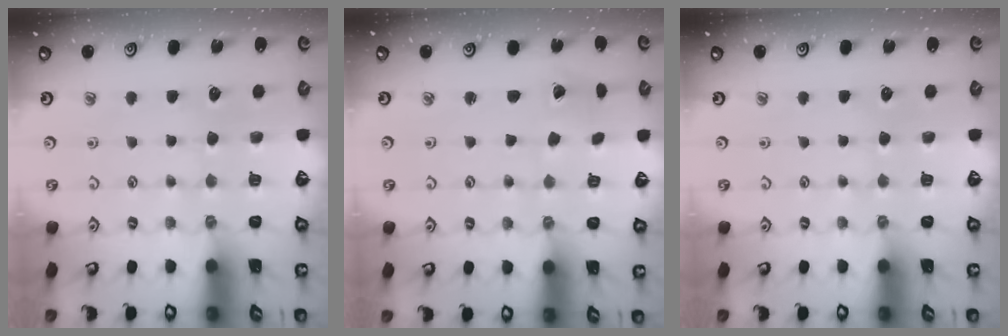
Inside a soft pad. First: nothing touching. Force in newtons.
{"total": 2.4, "press": 2.4, "slide": 0.2}
{"total": 0.0}